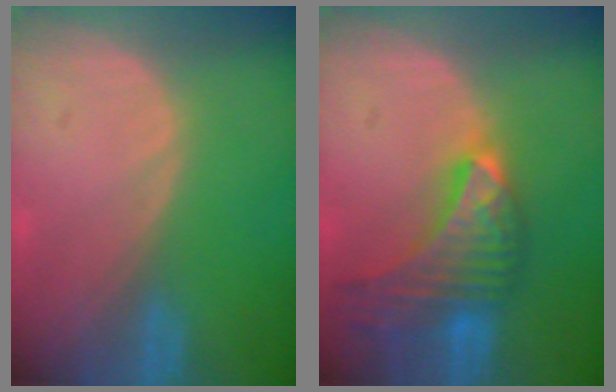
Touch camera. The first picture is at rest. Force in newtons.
{"total": 9.7, "press": 8.6, "slide": 4.5}